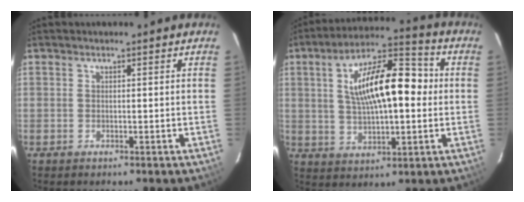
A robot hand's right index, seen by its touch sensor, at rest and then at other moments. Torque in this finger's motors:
{"motor_torque": [0.70, -0.06, 1.05, 0.21]}